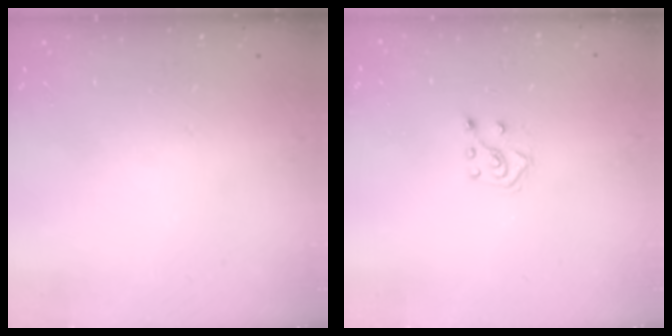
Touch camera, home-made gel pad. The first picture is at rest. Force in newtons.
{"total": 4.9, "press": 4.8, "slide": 0.8}